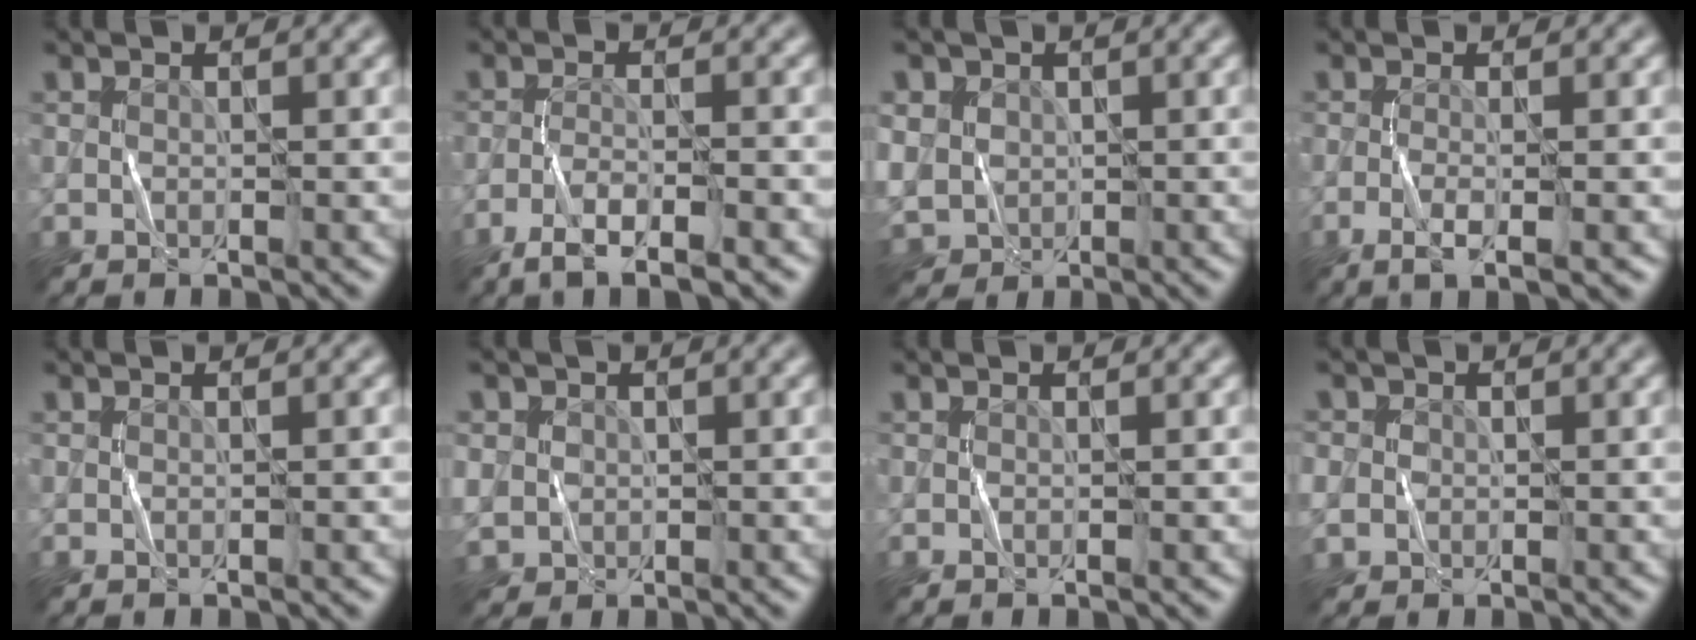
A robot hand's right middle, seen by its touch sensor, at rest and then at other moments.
{"total": 4.0, "force": [-2.8, 0.6, 2.7], "torque": [-0.057, 0.001, -0.052]}
{"total": 5.6, "force": [0.7, 4.9, 2.5], "torque": [-0.071, 0.018, -0.003]}
{"total": 2.3, "force": [-0.9, 0.1, 2.1], "torque": [-0.047, -0.001, -0.018]}
{"total": 0.0}
{"total": 3.3, "force": [0.5, 3.1, 0.9], "torque": [-0.037, 0.010, 0.009]}
{"total": 0.0}
{"total": 4.8, "force": [-0.1, 4.4, 2.0], "torque": [-0.058, 0.020, -0.028]}